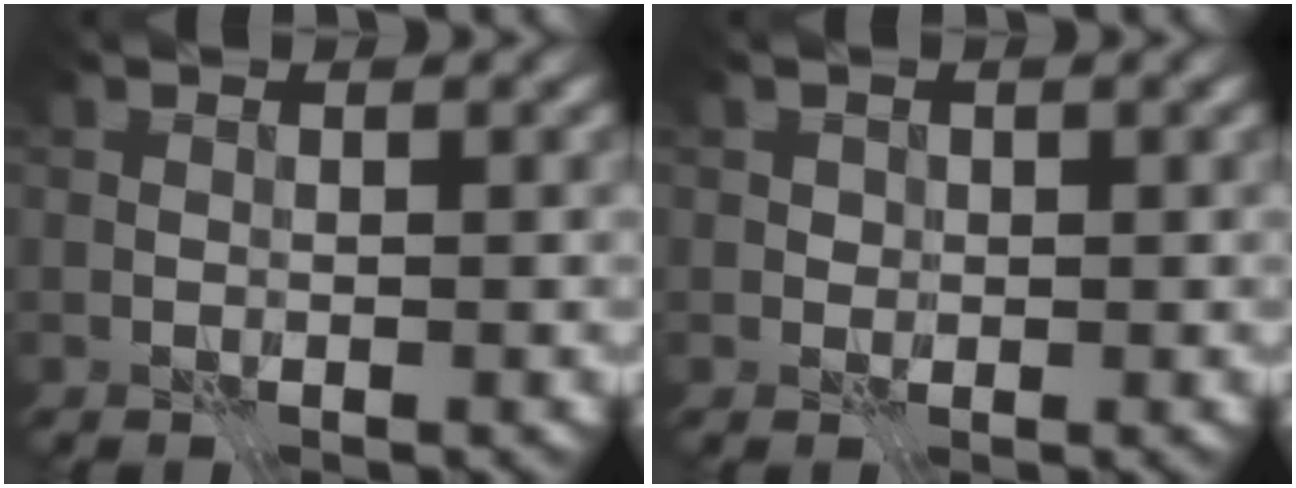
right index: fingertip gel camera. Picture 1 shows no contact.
{"total": 0.8, "force": [0.2, 0.7, 0.2], "torque": [0.002, -0.001, -0.001]}